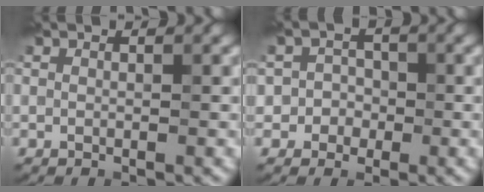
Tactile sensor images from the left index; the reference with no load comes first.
{"total": 2.1, "force": [-0.7, 1.9, 0.3], "torque": [0.012, 0.005, -0.018]}